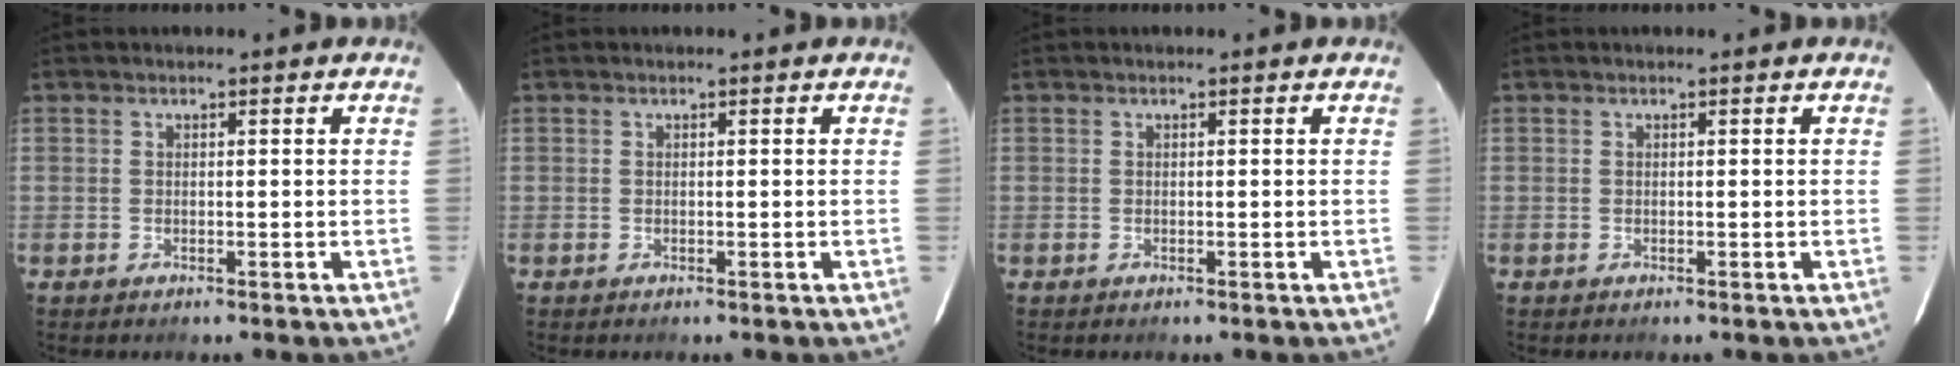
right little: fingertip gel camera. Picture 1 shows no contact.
{"total": 0.0}
{"total": 0.0}
{"total": 0.0}